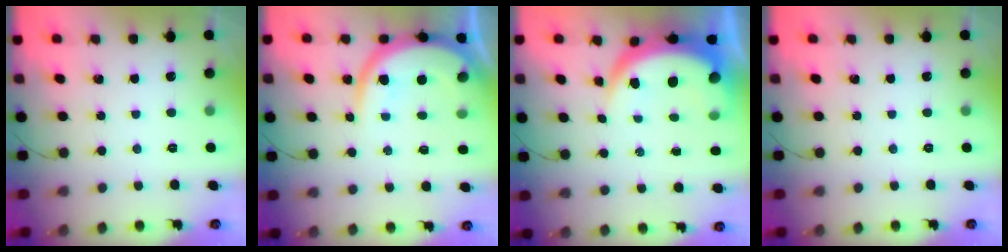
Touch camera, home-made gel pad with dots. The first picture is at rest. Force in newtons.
{"total": 11.0, "press": 10.9, "slide": 1.2}
{"total": 9.6, "press": 9.6, "slide": 1.1}
{"total": 0.0}